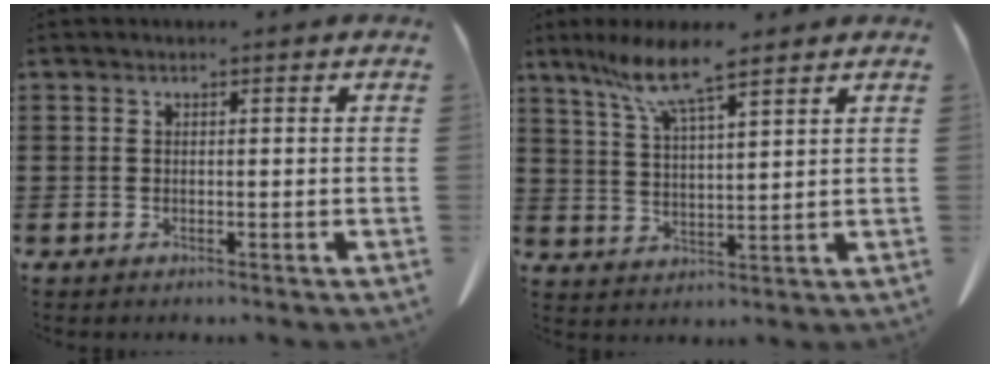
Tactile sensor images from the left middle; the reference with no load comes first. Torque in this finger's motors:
{"motor_torque": [0.44, -0.26, 0.47, 0.10]}